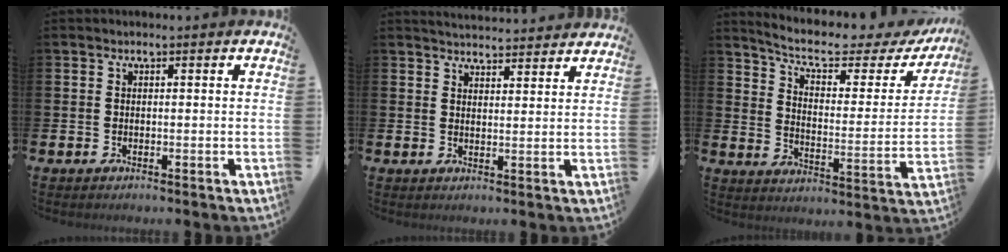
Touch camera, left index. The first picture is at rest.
{"total": 3.7, "force": [3.7, 0.2, 0.0], "torque": [-0.003, -0.024, 0.067]}
{"total": 7.4, "force": [6.2, 2.0, 3.5], "torque": [-0.096, -0.040, 0.101]}